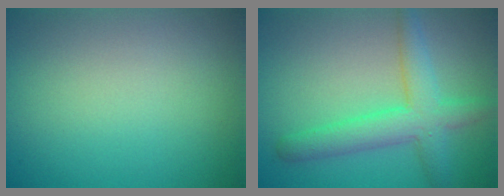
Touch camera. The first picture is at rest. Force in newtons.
{"total": 4.6, "press": 4.6, "slide": 0.1}